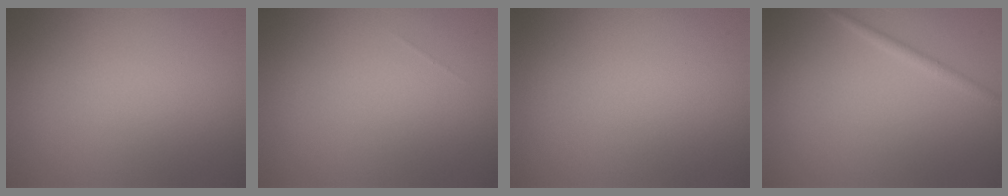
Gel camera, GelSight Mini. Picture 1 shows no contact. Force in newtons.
{"total": 0.0}
{"total": 0.0}
{"total": 1.1, "press": 1.0, "slide": 0.1}